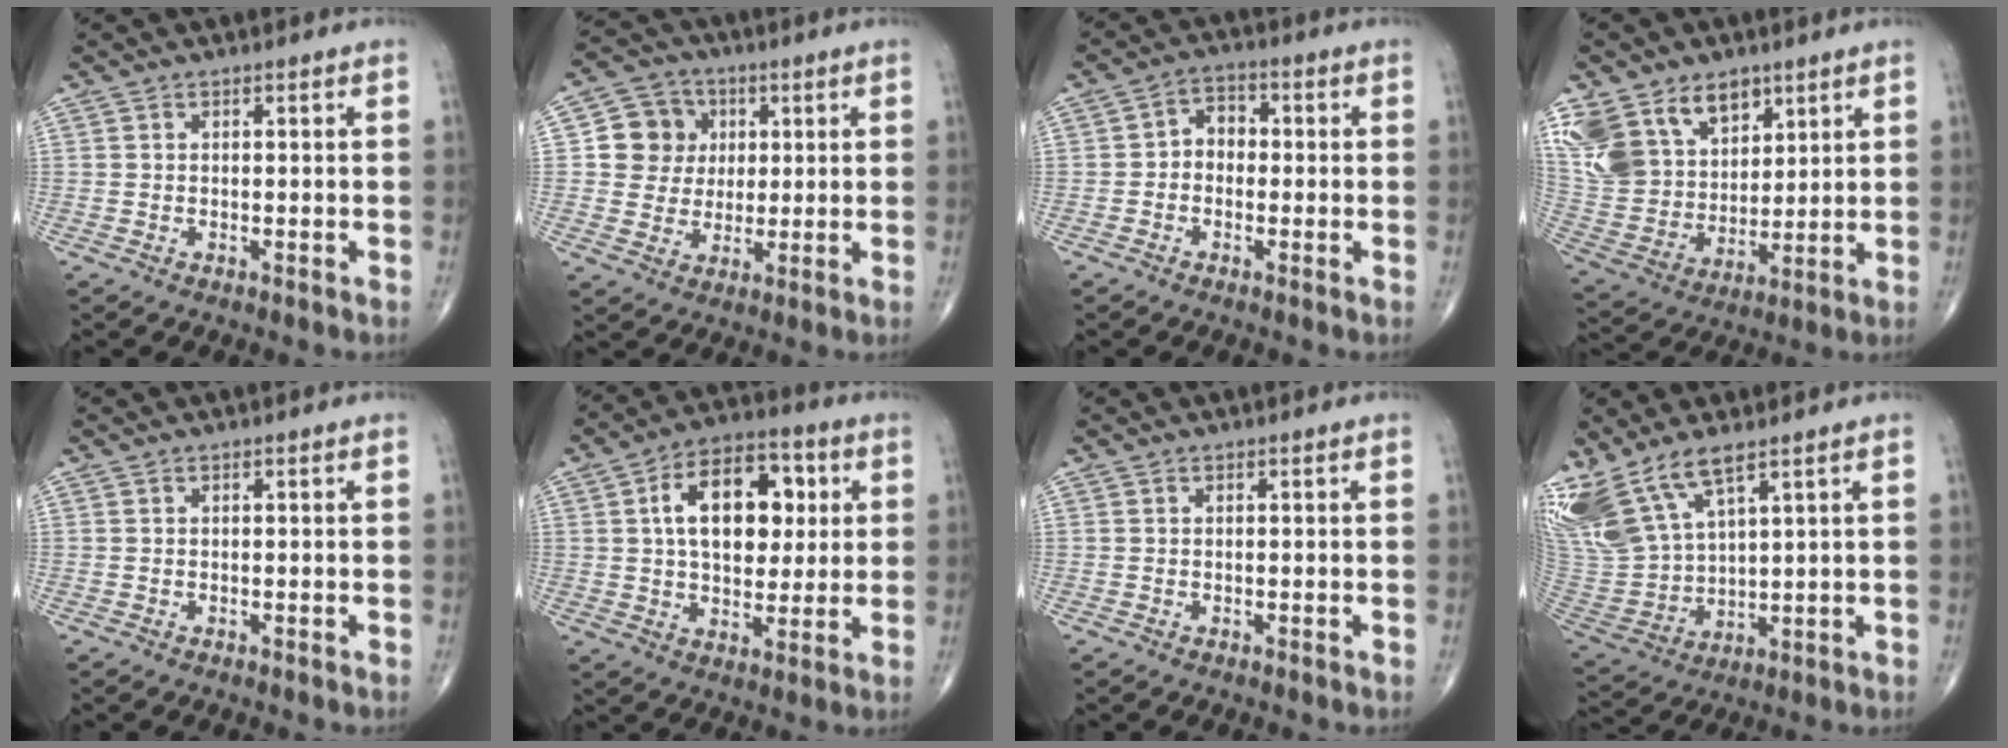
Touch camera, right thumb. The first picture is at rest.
{"total": 9.3, "force": [1.8, 8.7, 2.9], "torque": [-0.012, 0.002, 0.026]}
{"total": 4.7, "force": [-0.3, 3.8, 2.8], "torque": [-0.022, 0.023, -0.016]}
{"total": 19.1, "force": [10.1, 12.9, 9.8], "torque": [-0.182, -0.019, 0.209]}
{"total": 0.0}
{"total": 16.6, "force": [3.7, 10.2, 12.6], "torque": [-0.161, 0.009, 0.057]}
{"total": 0.0}
{"total": 15.6, "force": [10.1, 6.1, 10.3], "torque": [-0.226, -0.037, 0.219]}